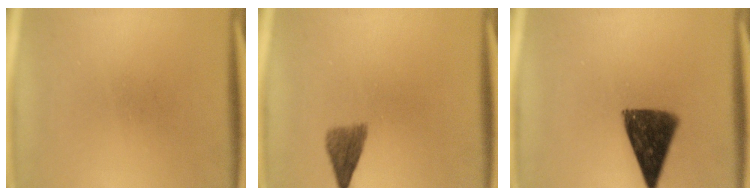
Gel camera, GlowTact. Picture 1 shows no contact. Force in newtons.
{"total": 3.4}
{"total": 10.9}